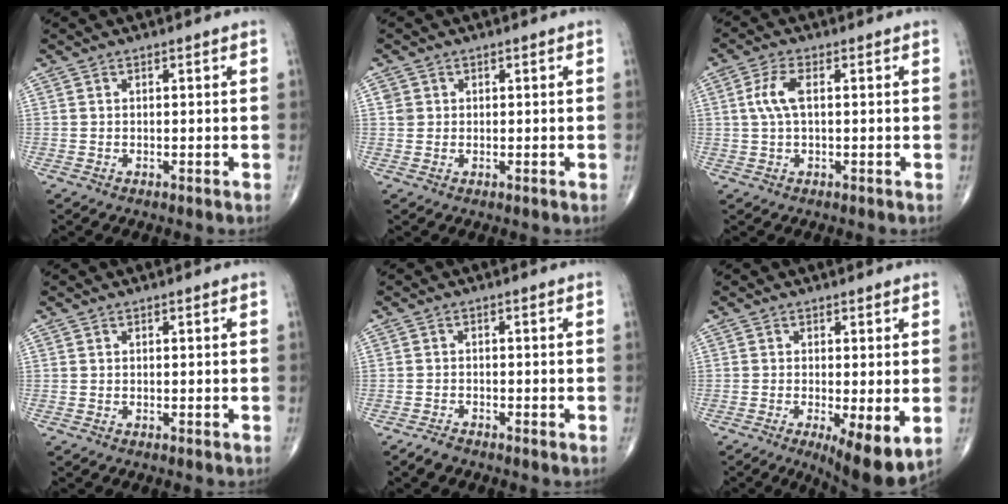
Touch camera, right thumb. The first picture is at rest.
{"total": 1.7, "force": [0.4, 1.6, 0.4], "torque": [0.002, 0.000, 0.007]}
{"total": 4.6, "force": [0.6, 1.9, 4.2], "torque": [-0.105, 0.009, 0.010]}
{"total": 0.0}
{"total": 1.8, "force": [-1.6, 0.6, 0.5], "torque": [-0.016, 0.002, -0.030]}
{"total": 9.0, "force": [-2.4, 2.6, 8.3], "torque": [-0.125, -0.023, -0.034]}